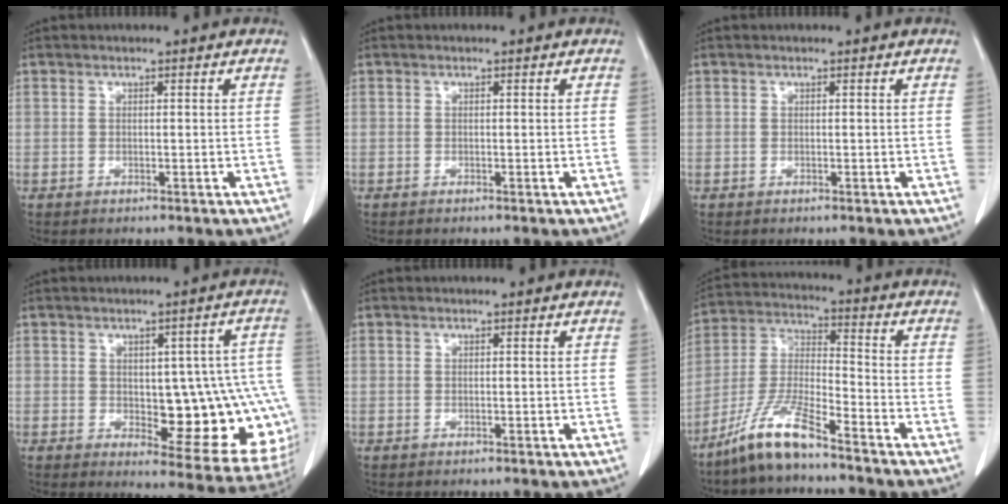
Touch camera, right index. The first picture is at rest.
{"total": 0.0}
{"total": 0.0}
{"total": 15.4, "force": [-1.5, 6.0, 14.1], "torque": [-0.115, 0.020, 0.002]}
{"total": 0.0}
{"total": 9.9, "force": [-7.5, 0.9, 6.4], "torque": [-0.141, -0.014, -0.153]}